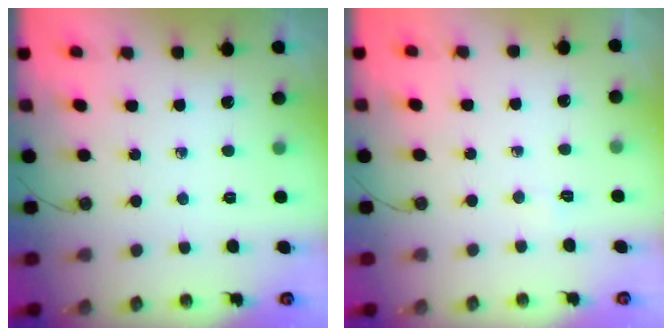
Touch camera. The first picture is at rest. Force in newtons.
{"total": 2.1, "press": 1.6, "slide": 1.4}